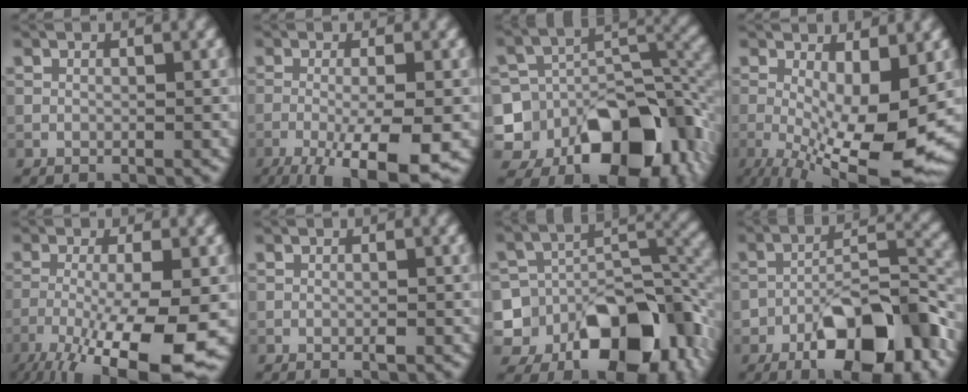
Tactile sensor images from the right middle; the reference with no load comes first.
{"total": 8.7, "force": [-4.1, 2.1, 7.4], "torque": [-0.113, -0.008, -0.065]}
{"total": 15.2, "force": [-7.5, 10.5, 8.1], "torque": [-0.139, 0.016, -0.100]}
{"total": 11.9, "force": [-2.5, 3.9, 10.9], "torque": [-0.181, -0.022, -0.030]}
{"total": 11.0, "force": [-5.2, 2.3, 9.4], "torque": [-0.162, -0.018, -0.083]}
{"total": 0.5, "force": [-0.2, 0.1, 0.5], "torque": [-0.008, -0.001, -0.003]}
{"total": 13.8, "force": [-7.0, 8.9, 7.9], "torque": [-0.125, 0.018, -0.098]}
{"total": 10.4, "force": [-5.9, 4.2, 7.5], "torque": [-0.111, 0.009, -0.096]}